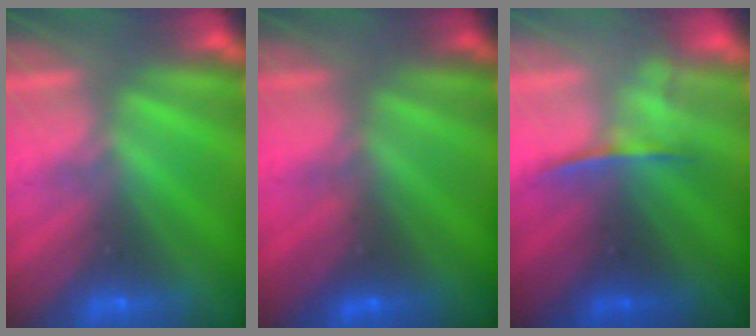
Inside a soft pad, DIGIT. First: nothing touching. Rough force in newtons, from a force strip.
{"total": 4.7}
{"total": 1.7}